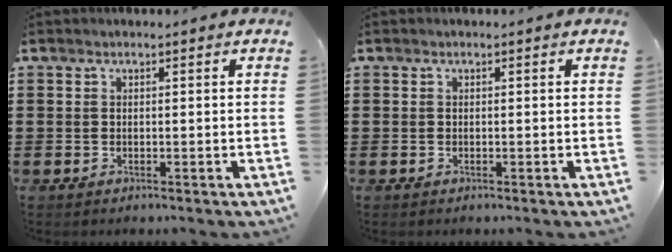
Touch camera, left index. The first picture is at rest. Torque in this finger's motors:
{"motor_torque": [0.00, 0.00, 0.00, 0.01]}